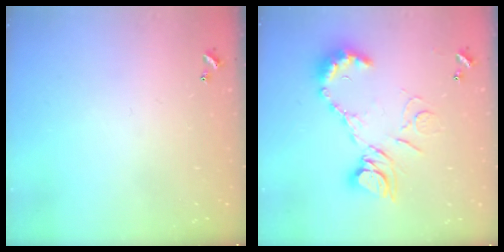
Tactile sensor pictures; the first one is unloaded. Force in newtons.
{"total": 14.6, "press": 14.4, "slide": 1.8}